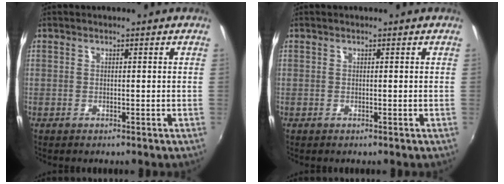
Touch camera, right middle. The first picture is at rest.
{"total": 0.0}